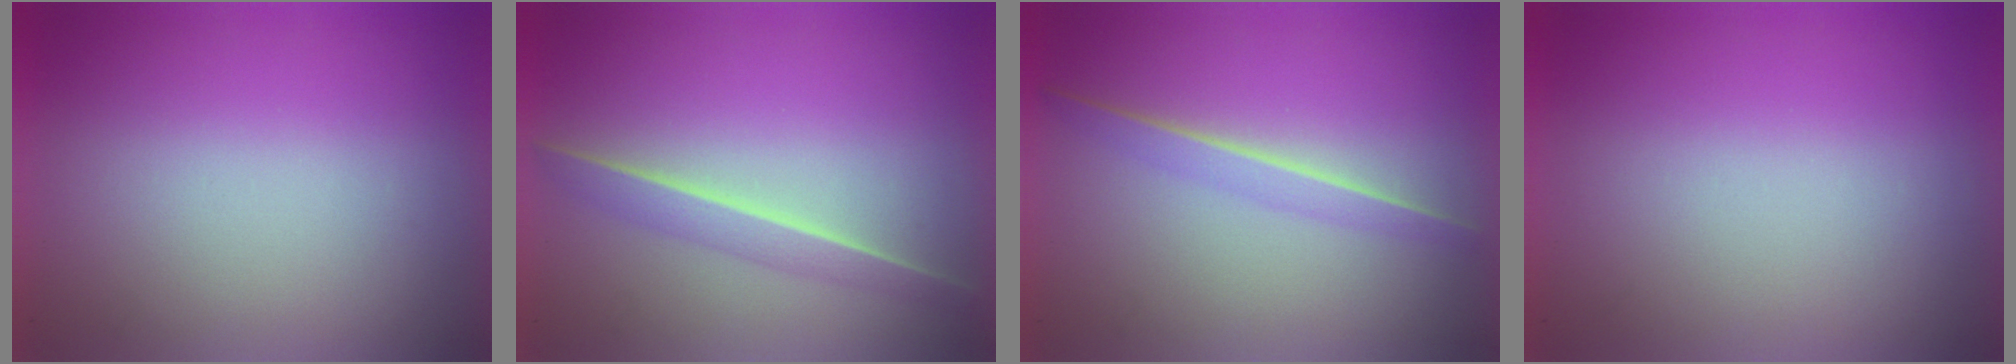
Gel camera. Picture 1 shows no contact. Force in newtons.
{"total": 1.7}
{"total": 1.3}
{"total": 0.0}